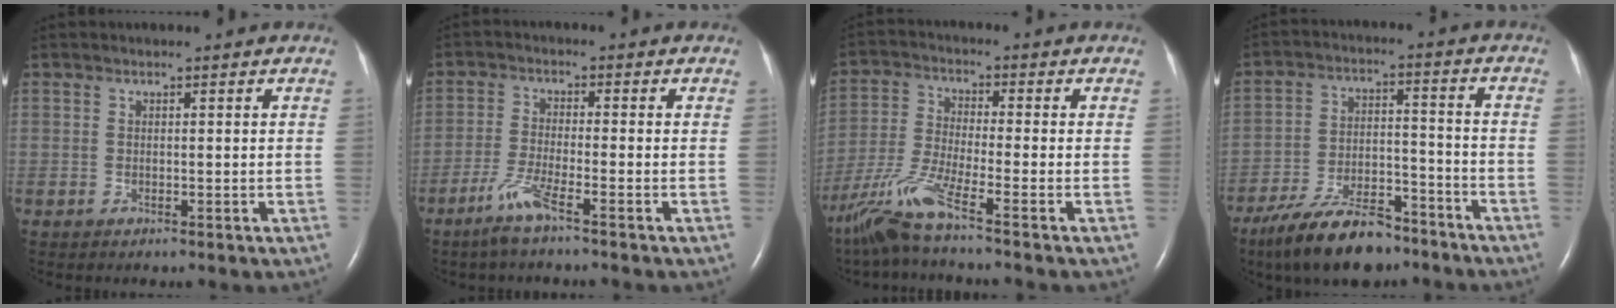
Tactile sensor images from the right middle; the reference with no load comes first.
{"total": 4.8, "force": [-3.3, -0.2, 3.4], "torque": [-0.078, -0.010, -0.072]}
{"total": 8.5, "force": [-6.2, -1.0, 5.7], "torque": [-0.130, -0.034, -0.126]}
{"total": 13.4, "force": [-10.6, 4.2, 7.2], "torque": [-0.129, 0.001, -0.182]}